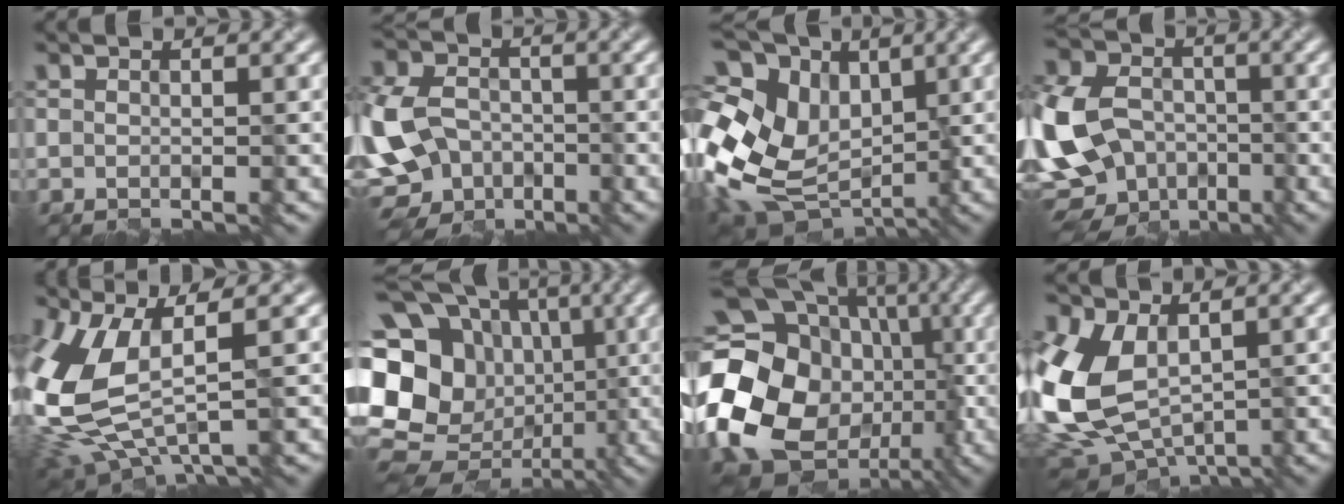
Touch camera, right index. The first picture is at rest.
{"total": 12.6, "force": [-4.4, 9.9, 6.4], "torque": [-0.147, -0.024, -0.090]}
{"total": 14.4, "force": [0.3, 10.3, 10.0], "torque": [-0.211, 0.011, 0.026]}
{"total": 16.2, "force": [-4.6, 12.9, 8.6], "torque": [-0.186, -0.015, -0.098]}
{"total": 10.0, "force": [-0.3, 4.7, 8.8], "torque": [-0.226, -0.025, 0.010]}
{"total": 20.8, "force": [-0.9, 18.5, 9.4], "torque": [-0.201, 0.029, -0.051]}
{"total": 23.1, "force": [-3.5, 19.1, 12.4], "torque": [-0.241, -0.016, -0.103]}
{"total": 9.5, "force": [-0.3, 6.4, 7.1], "torque": [-0.182, -0.017, -0.002]}